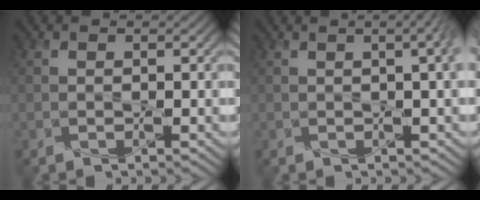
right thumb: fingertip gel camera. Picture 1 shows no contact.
{"total": 4.0, "force": [0.5, 1.0, 3.9], "torque": [-0.037, 0.013, 0.001]}